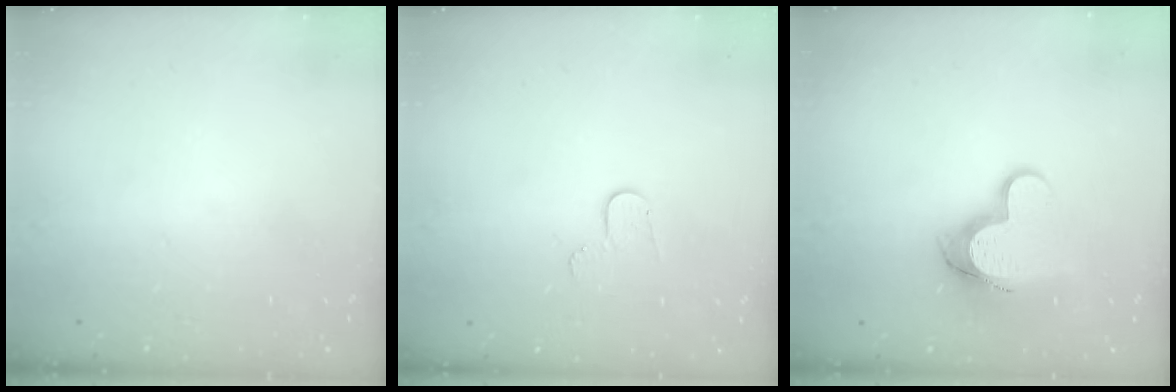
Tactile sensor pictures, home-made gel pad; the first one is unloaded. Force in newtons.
{"total": 5.1, "press": 5.1, "slide": 0.5}
{"total": 12.7, "press": 12.7, "slide": 1.4}